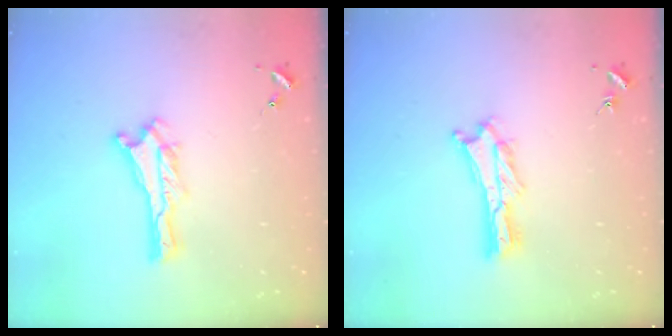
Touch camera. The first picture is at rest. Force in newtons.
{"total": 2.3, "press": 2.3, "slide": 0.3}